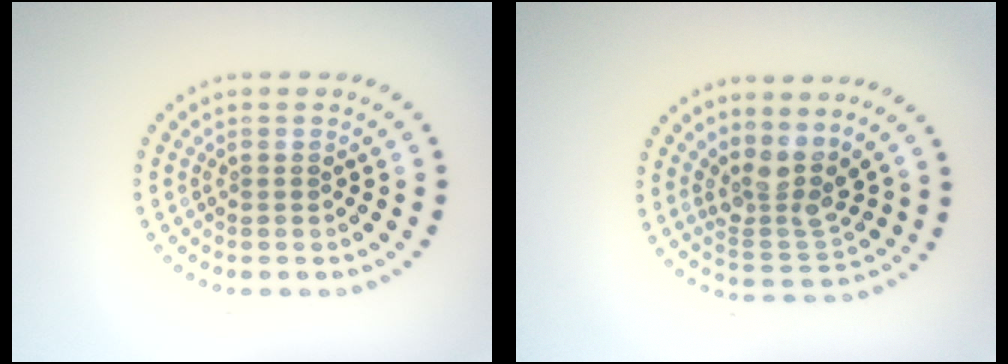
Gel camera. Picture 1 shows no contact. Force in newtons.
{"total": 3.7, "press": 2.7, "slide": 2.5}